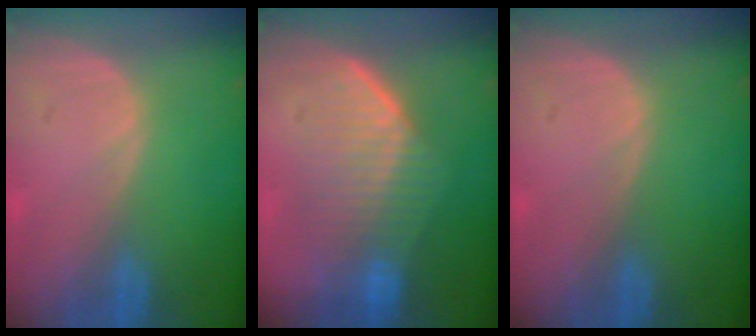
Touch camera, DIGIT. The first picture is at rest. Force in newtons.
{"total": 7.5, "press": 7.5, "slide": 0.4}
{"total": 0.0}